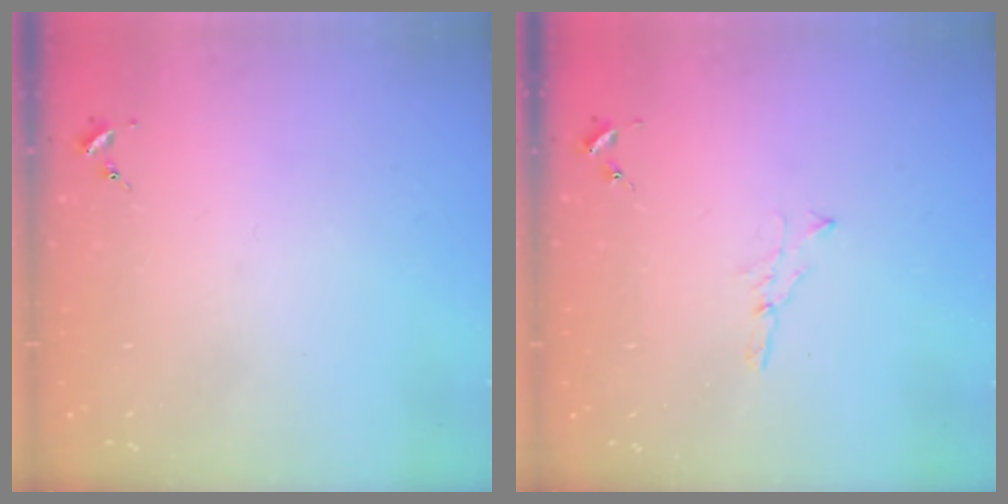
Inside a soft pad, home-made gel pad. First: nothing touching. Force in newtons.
{"total": 3.0, "press": 3.0, "slide": 0.3}